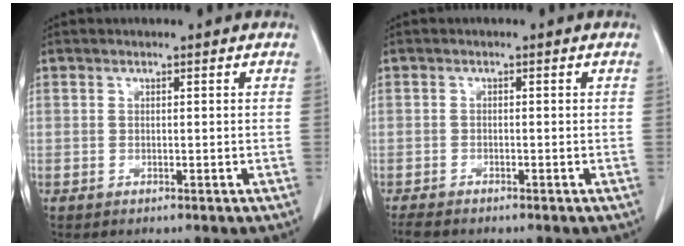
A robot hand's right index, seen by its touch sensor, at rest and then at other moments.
{"total": 3.9, "force": [-3.1, 1.5, 1.8], "torque": [-0.037, -0.008, -0.049]}